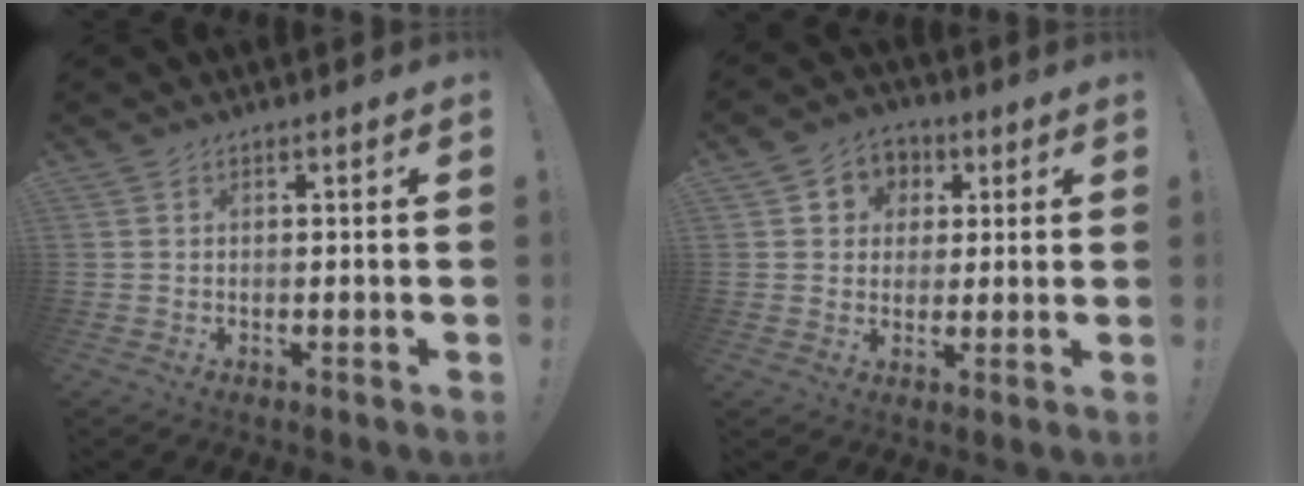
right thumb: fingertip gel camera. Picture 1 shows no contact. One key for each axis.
{"total": 6.8, "fx": 0.9, "fy": 6.5, "fz": 1.7, "tx": -0.013, "ty": -0.001, "tz": 0.019}